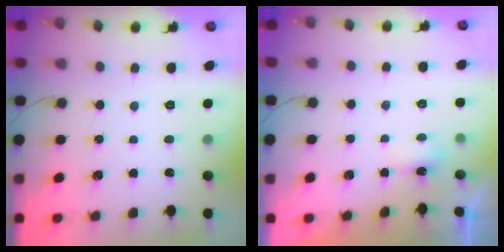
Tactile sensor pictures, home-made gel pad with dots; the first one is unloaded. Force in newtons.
{"total": 2.9, "press": 2.8, "slide": 0.6}